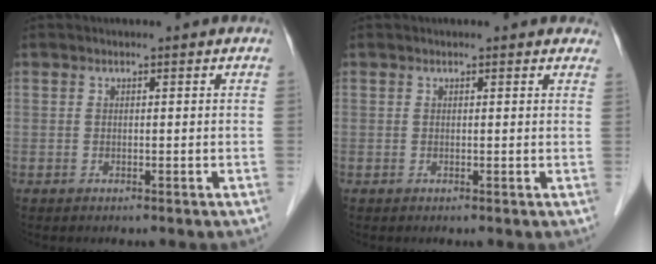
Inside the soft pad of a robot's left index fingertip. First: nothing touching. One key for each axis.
{"total": 2.3, "fx": 1.9, "fy": 0.8, "fz": 1.0, "tx": -0.007, "ty": 0.006, "tz": 0.008}